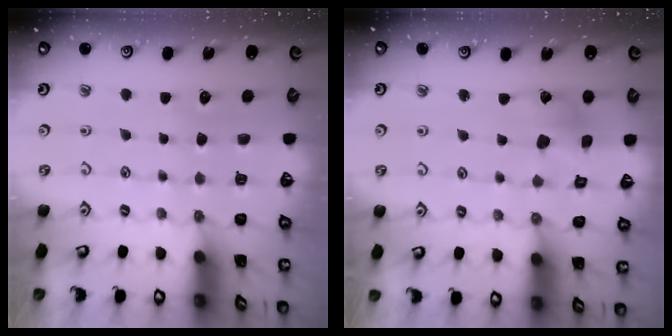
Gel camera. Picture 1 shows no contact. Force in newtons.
{"total": 6.0, "press": 6.0, "slide": 0.6}